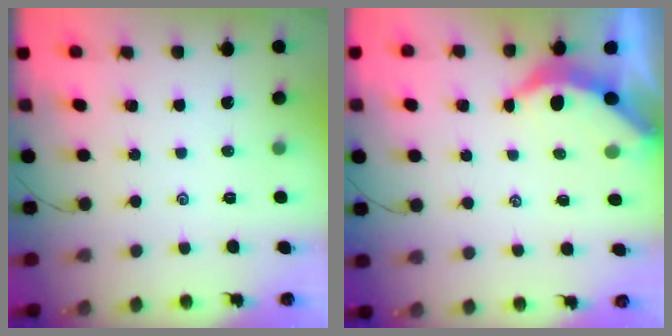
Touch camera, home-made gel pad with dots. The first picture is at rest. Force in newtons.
{"total": 3.8, "press": 3.8, "slide": 0.4}